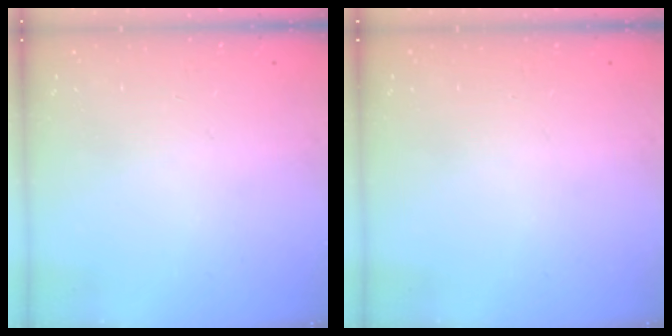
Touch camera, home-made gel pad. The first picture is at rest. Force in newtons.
{"total": 0.0}